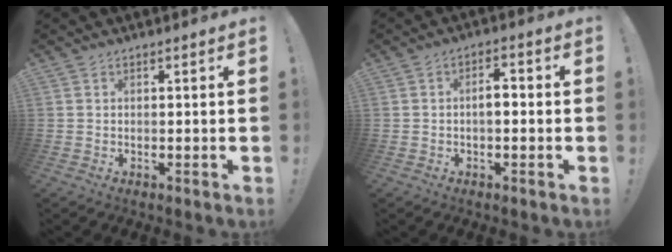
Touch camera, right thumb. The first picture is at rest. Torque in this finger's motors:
{"motor_torque": [0.18, -0.05, 0.04, 0.20, 0.00]}